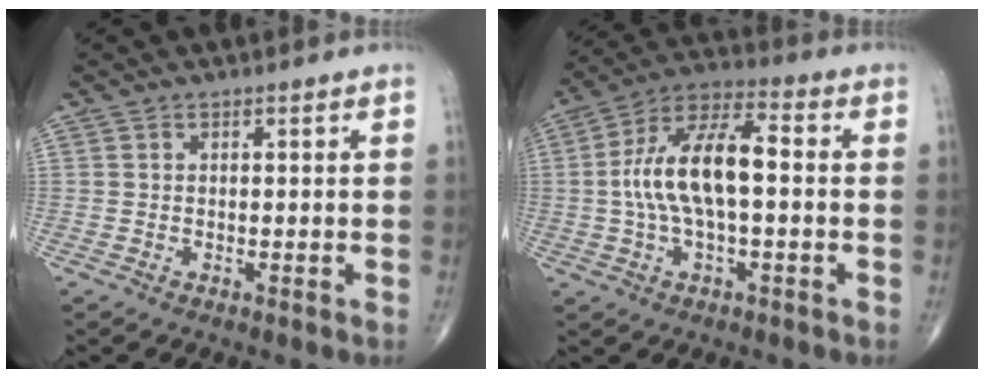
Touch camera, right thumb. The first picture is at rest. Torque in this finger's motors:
{"motor_torque": [0.33, 0.33, 1.20, -0.19, 0.43]}